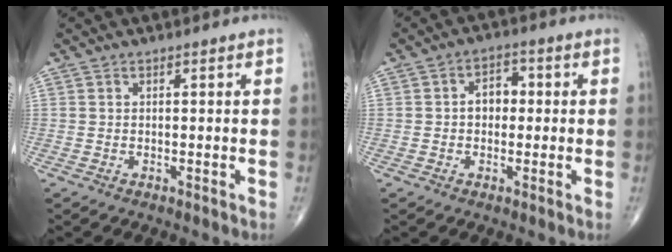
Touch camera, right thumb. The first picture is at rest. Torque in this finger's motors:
{"motor_torque": [0.94, 0.90, 0.42, -0.18, 0.09]}